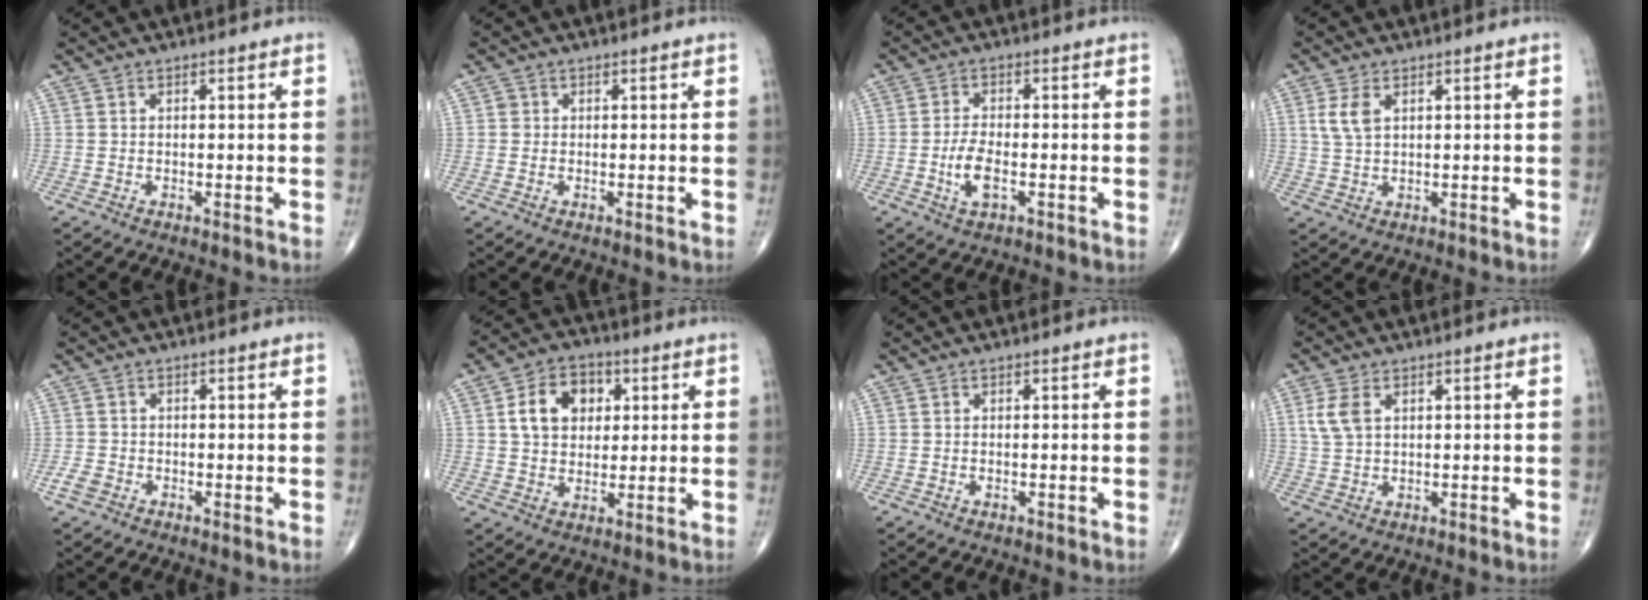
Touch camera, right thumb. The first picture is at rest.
{"total": 1.0, "force": [0.1, 1.0, 0.2], "torque": [0.004, 0.002, 0.000]}
{"total": 5.0, "force": [-1.5, 2.1, 4.4], "torque": [-0.087, 0.004, -0.027]}
{"total": 4.0, "force": [1.5, 2.1, 3.0], "torque": [-0.066, 0.001, 0.035]}
{"total": 2.3, "force": [-1.2, 1.5, 1.2], "torque": [-0.023, 0.002, -0.027]}
{"total": 10.2, "force": [2.6, 7.6, 6.3], "torque": [-0.074, 0.002, 0.040]}
{"total": 0.0}
{"total": 4.5, "force": [1.5, 2.6, 3.3], "torque": [-0.077, 0.004, 0.035]}